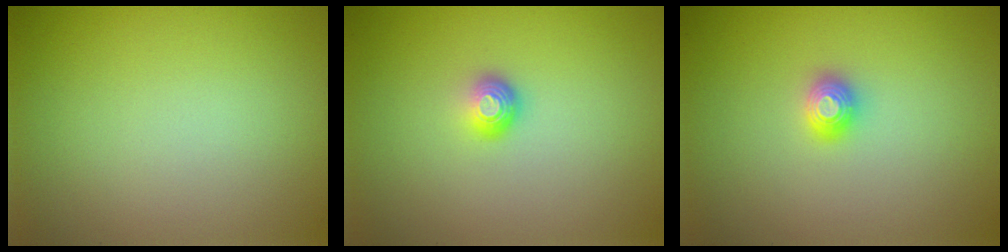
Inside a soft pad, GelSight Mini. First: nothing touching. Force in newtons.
{"total": 1.5, "press": 1.0, "slide": 1.1}
{"total": 1.2, "press": 1.2, "slide": 0.3}